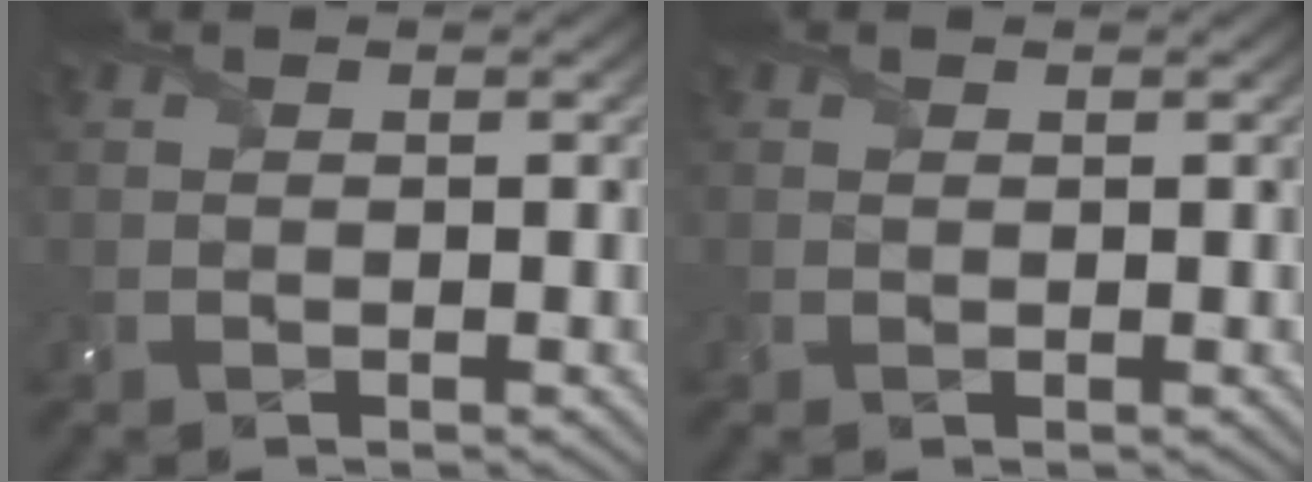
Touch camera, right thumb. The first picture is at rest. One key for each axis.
{"total": 0.0}